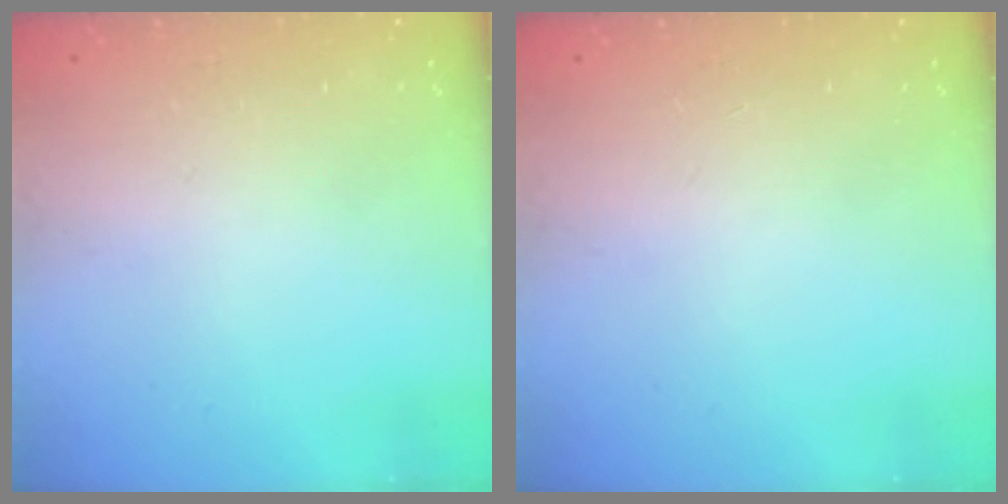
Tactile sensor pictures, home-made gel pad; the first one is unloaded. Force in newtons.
{"total": 0.0}